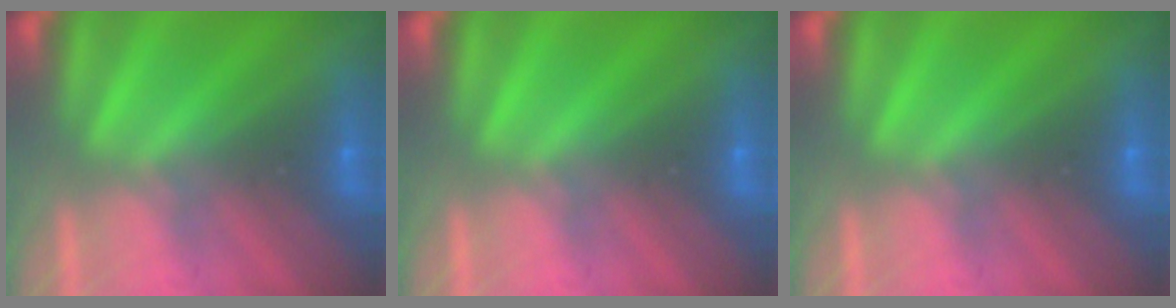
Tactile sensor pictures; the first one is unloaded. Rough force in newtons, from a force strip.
{"total": 0.0}
{"total": 0.0}